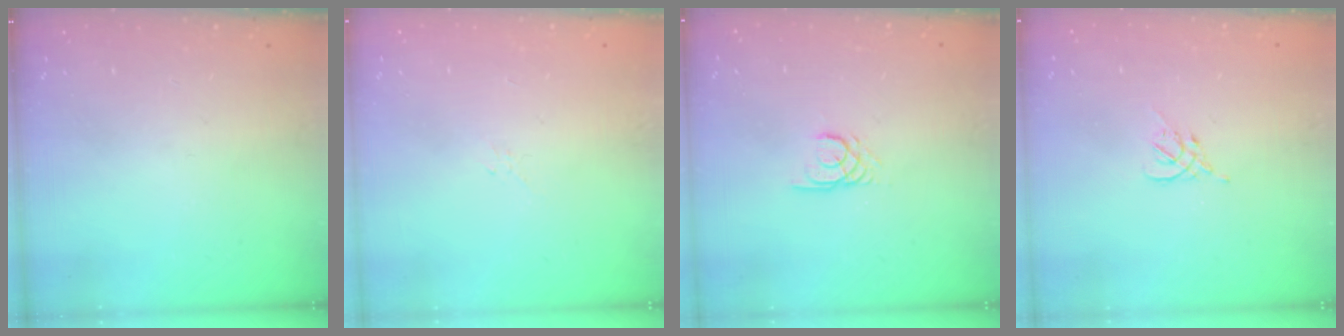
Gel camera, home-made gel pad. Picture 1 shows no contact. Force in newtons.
{"total": 2.1, "press": 2.0, "slide": 0.6}
{"total": 2.4, "press": 2.4, "slide": 0.2}
{"total": 1.2, "press": 1.1, "slide": 0.5}